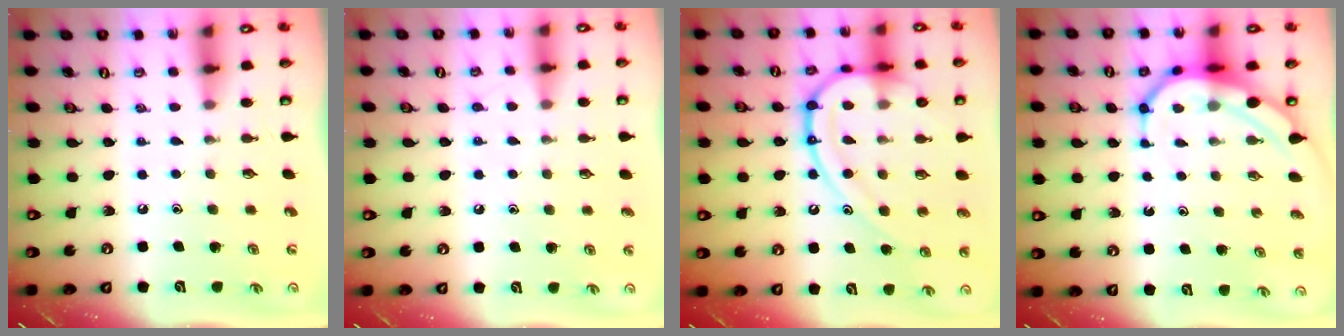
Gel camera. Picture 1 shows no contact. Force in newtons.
{"total": 5.4, "press": 5.4, "slide": 0.7}
{"total": 18.5, "press": 18.5, "slide": 1.2}
{"total": 8.0, "press": 7.9, "slide": 0.9}